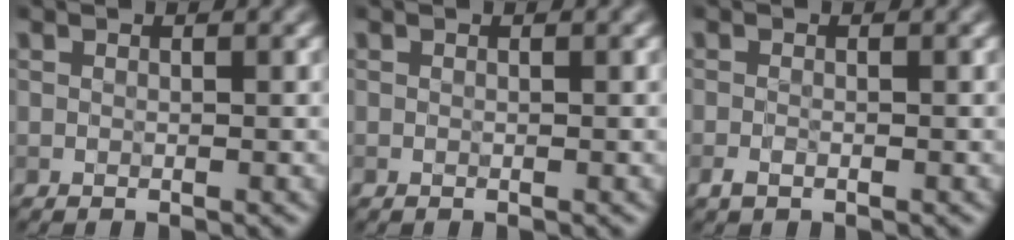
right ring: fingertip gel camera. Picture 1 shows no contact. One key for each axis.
{"total": 0.0}
{"total": 1.1, "fx": -0.6, "fy": 0.4, "fz": 0.8, "tx": -0.018, "ty": -0.002, "tz": -0.013}